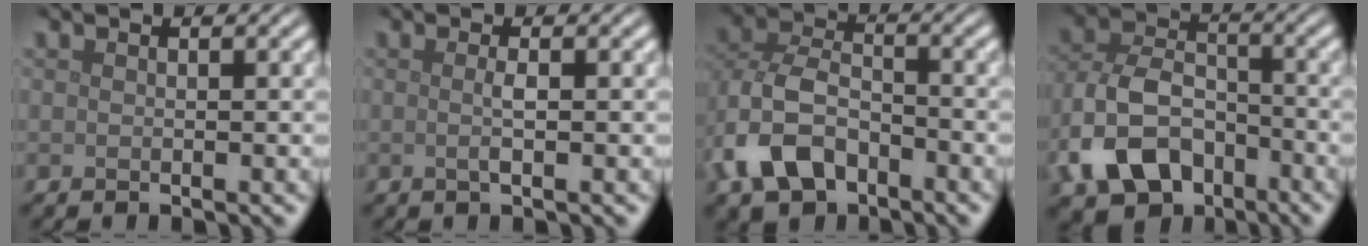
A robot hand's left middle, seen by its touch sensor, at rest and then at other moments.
{"total": 1.3, "force": [0.0, 0.2, 1.2], "torque": [-0.023, -0.001, -0.002]}
{"total": 6.6, "force": [-2.9, 4.4, 3.9], "torque": [-0.090, -0.003, -0.064]}
{"total": 8.2, "force": [-4.2, 5.4, 4.6], "torque": [-0.096, 0.000, -0.087]}